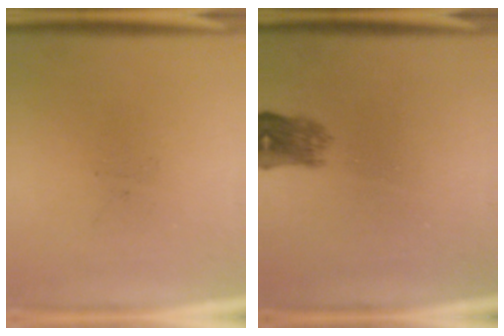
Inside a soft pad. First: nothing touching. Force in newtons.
{"total": 3.2}